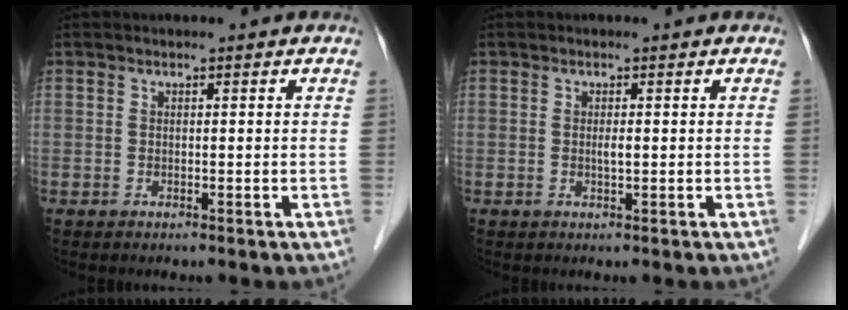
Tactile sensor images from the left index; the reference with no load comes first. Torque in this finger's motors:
{"motor_torque": [0.47, 0.28, 0.01, 0.06]}